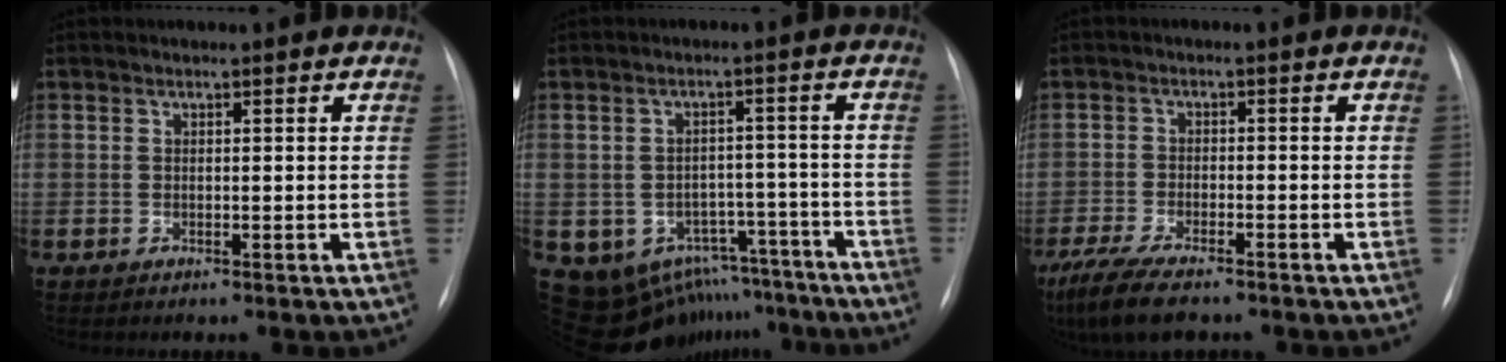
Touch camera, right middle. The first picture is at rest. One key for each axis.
{"total": 12.7, "fx": -8.7, "fy": 8.8, "fz": 3.0, "tx": -0.043, "ty": 0.048, "tz": -0.101}
{"total": 9.0, "fx": -6.9, "fy": 2.2, "fz": 5.4, "tx": -0.102, "ty": -0.023, "tz": -0.116}